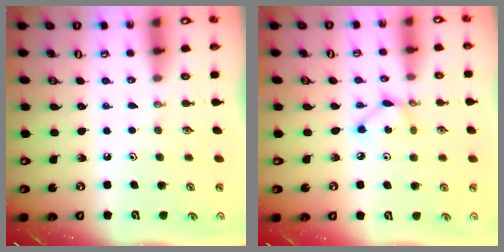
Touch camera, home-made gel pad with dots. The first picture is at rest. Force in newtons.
{"total": 4.0, "press": 4.0, "slide": 0.2}